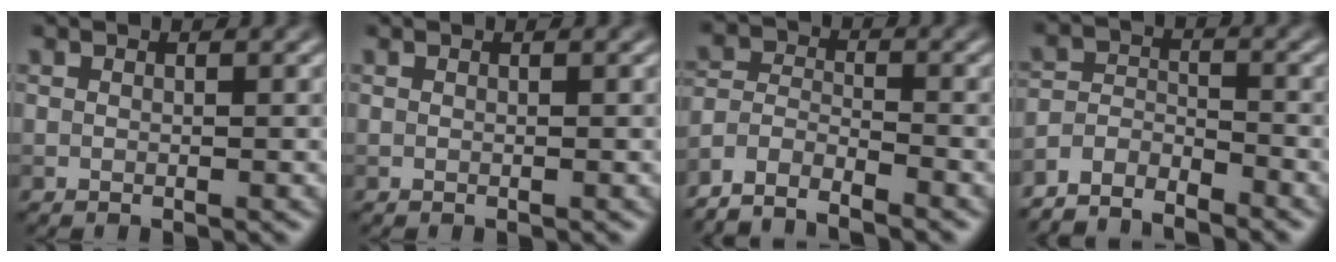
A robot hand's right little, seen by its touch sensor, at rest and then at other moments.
{"total": 0.0}
{"total": 4.2, "force": [-3.8, 1.0, 1.3], "torque": [-0.023, -0.002, -0.085]}
{"total": 4.4, "force": [-4.2, 1.1, 0.9], "torque": [-0.013, -0.003, -0.088]}